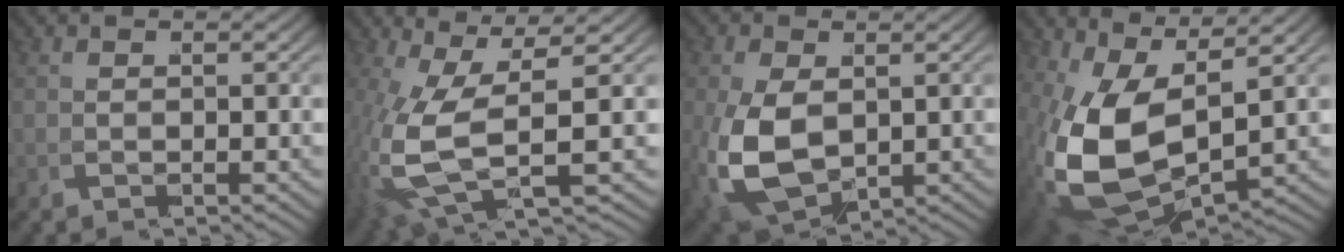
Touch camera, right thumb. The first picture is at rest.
{"total": 8.8, "force": [1.2, 3.5, 7.9], "torque": [-0.183, -0.034, 0.043]}
{"total": 9.6, "force": [-1.4, 6.8, 6.7], "torque": [-0.183, -0.058, 0.014]}
{"total": 12.8, "force": [-0.5, 8.2, 9.9], "torque": [-0.250, -0.068, 0.029]}